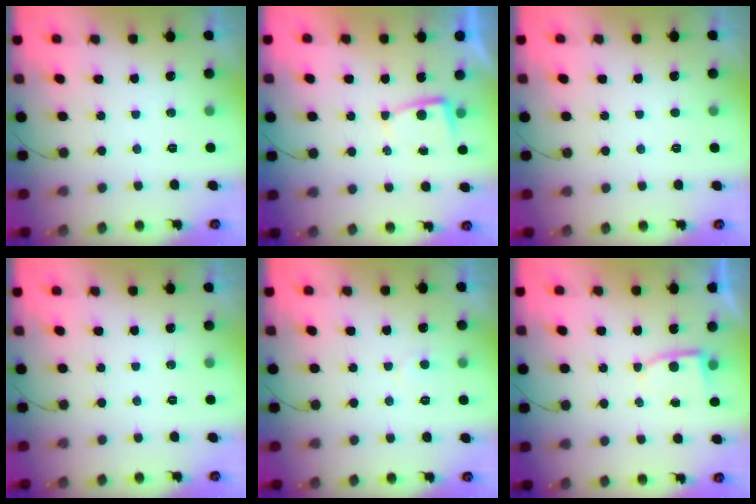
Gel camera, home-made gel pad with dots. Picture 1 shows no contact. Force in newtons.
{"total": 2.0, "press": 2.0, "slide": 0.3}
{"total": 1.6, "press": 1.5, "slide": 0.2}
{"total": 0.0}
{"total": 2.8, "press": 2.8, "slide": 0.2}
{"total": 2.8, "press": 2.8, "slide": 0.3}